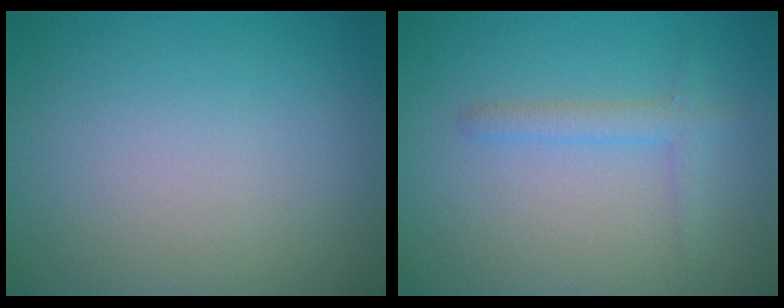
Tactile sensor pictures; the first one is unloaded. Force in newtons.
{"total": 1.7, "press": 1.7, "slide": 0.1}